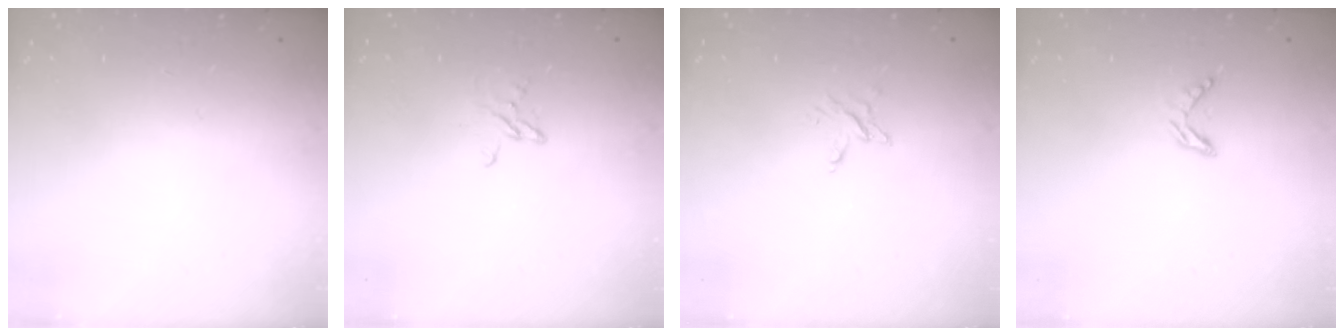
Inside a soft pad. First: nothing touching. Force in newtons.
{"total": 3.4, "press": 3.4, "slide": 0.4}
{"total": 2.8, "press": 2.8, "slide": 0.1}
{"total": 5.3, "press": 5.2, "slide": 0.5}